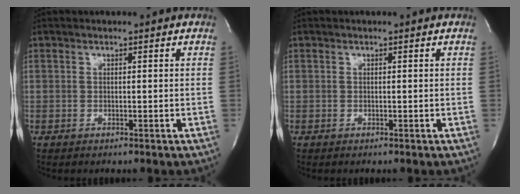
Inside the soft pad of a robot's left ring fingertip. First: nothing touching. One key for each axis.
{"total": 0.0}